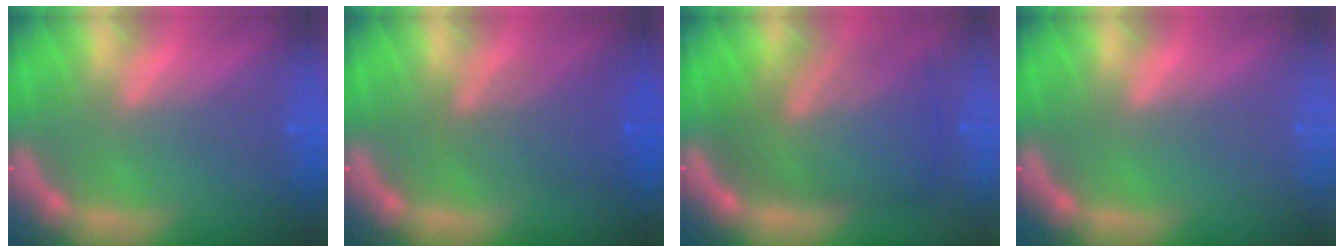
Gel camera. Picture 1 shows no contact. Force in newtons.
{"total": 4.0}
{"total": 9.4}
{"total": 0.0}